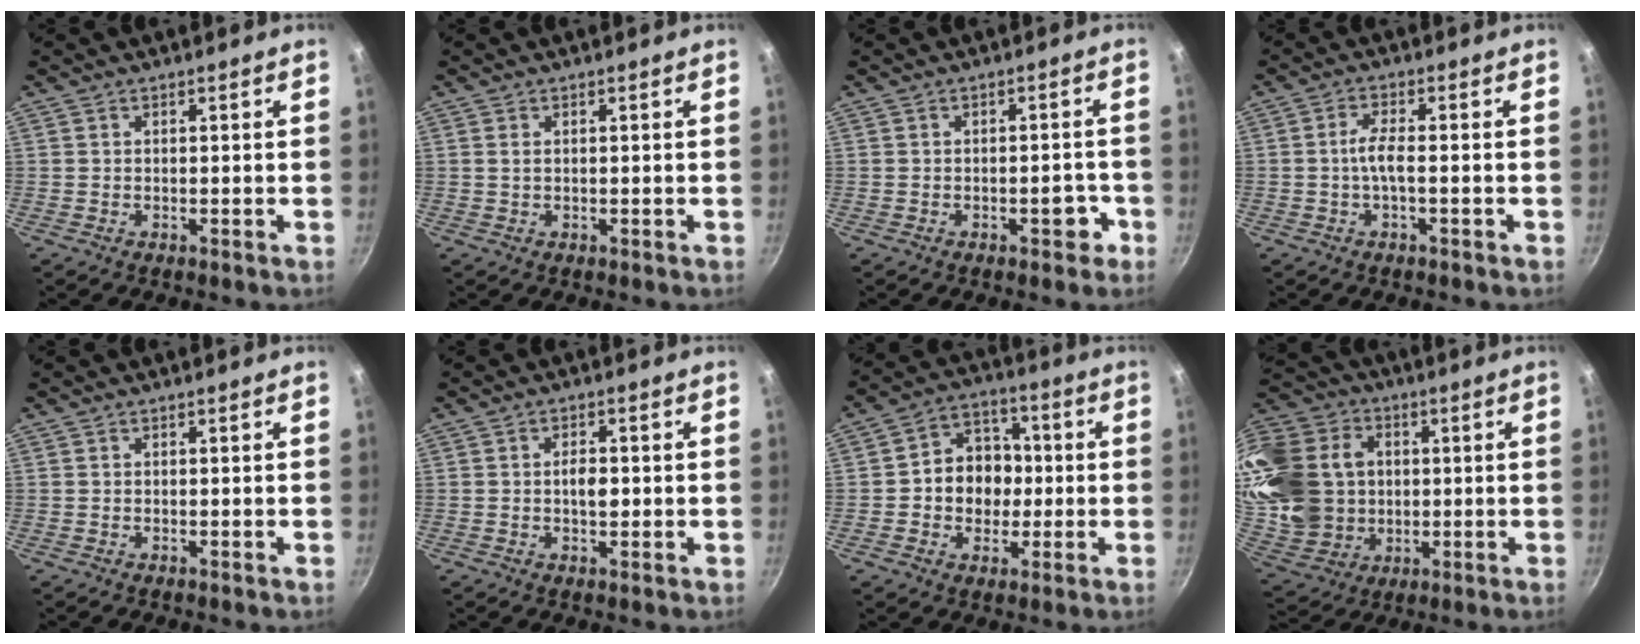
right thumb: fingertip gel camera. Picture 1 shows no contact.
{"total": 0.9, "force": [0.3, 0.5, 0.7], "torque": [-0.013, 0.001, 0.003]}
{"total": 3.7, "force": [-1.8, 1.9, 2.7], "torque": [-0.016, 0.021, -0.022]}
{"total": 3.4, "force": [-0.9, 0.8, 3.2], "torque": [-0.077, 0.013, -0.021]}
{"total": 0.0}
{"total": 3.6, "force": [-0.2, 1.9, 3.1], "torque": [-0.039, 0.004, -0.006]}
{"total": 11.1, "force": [-0.3, 9.4, 6.0], "torque": [-0.050, 0.019, -0.018]}
{"total": 27.8, "force": [3.2, 22.8, 15.6], "torque": [-0.346, 0.025, 0.077]}